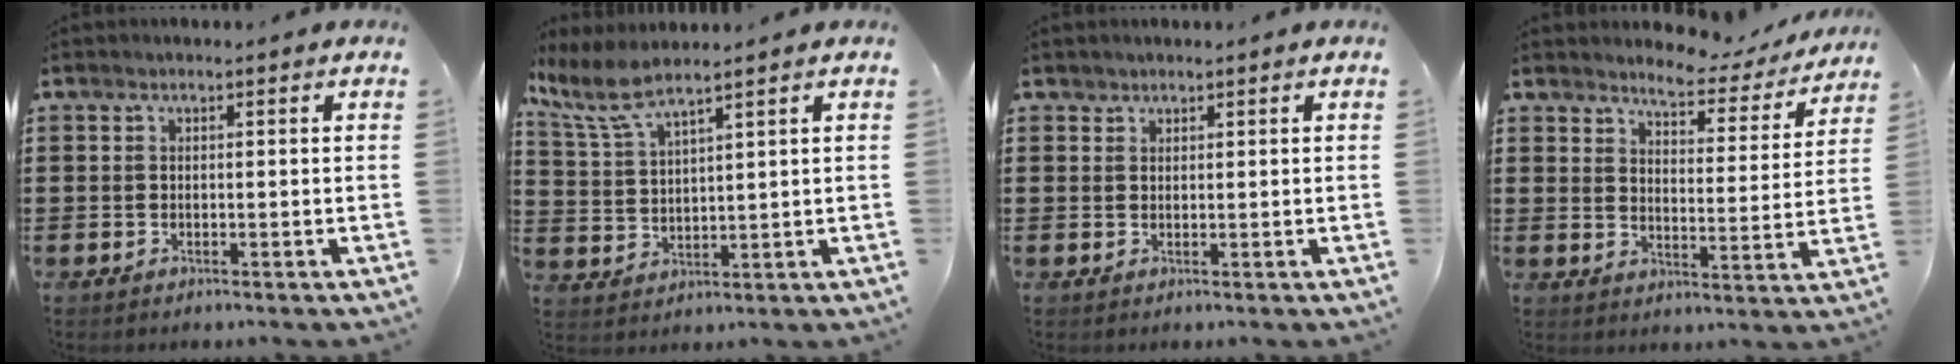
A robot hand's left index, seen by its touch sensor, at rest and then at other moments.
{"total": 6.1, "force": [5.0, 0.9, 3.5], "torque": [-0.086, -0.015, 0.089]}
{"total": 1.1, "force": [1.0, 0.5, 0.1], "torque": [-0.003, 0.001, 0.020]}
{"total": 4.3, "force": [4.1, 0.5, 0.9], "torque": [-0.033, -0.029, 0.066]}